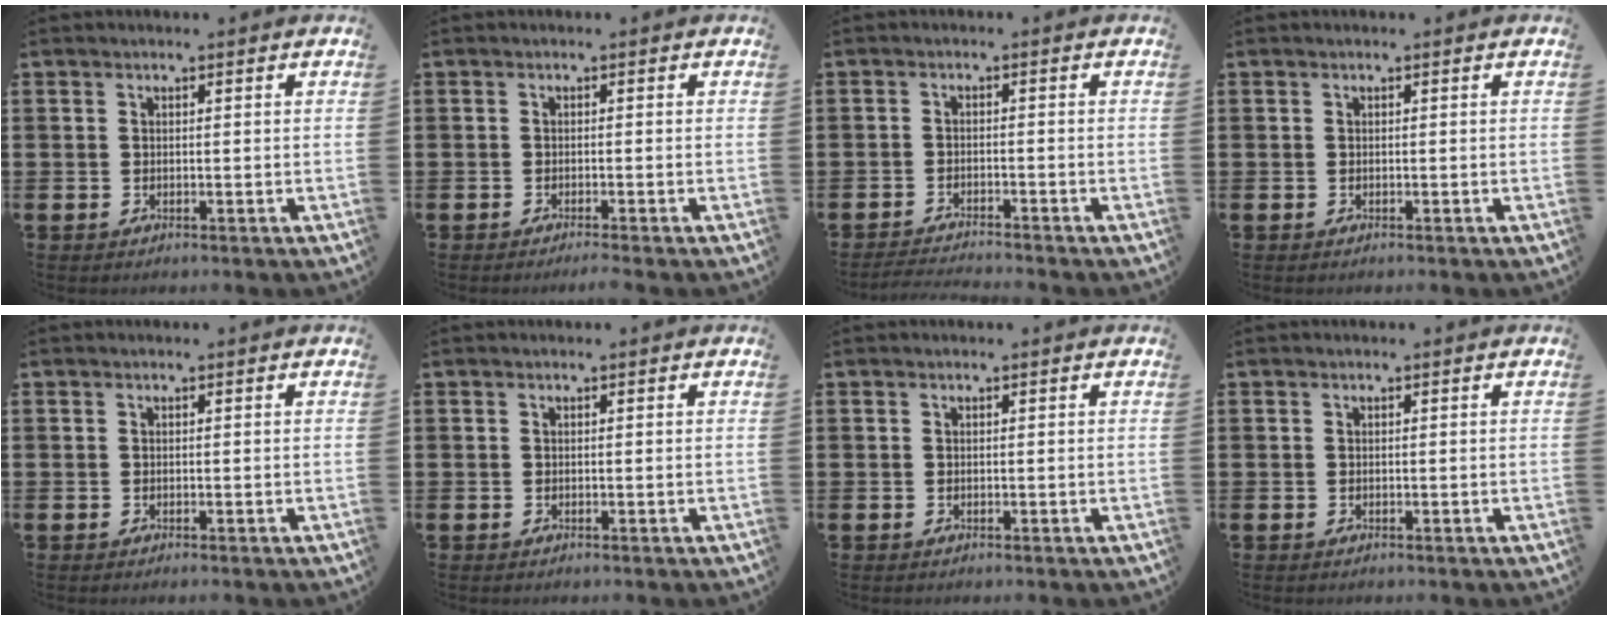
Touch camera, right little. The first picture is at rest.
{"total": 0.8, "force": [-0.7, -0.1, 0.5], "torque": [-0.006, -0.004, -0.013]}
{"total": 1.9, "force": [-1.9, -0.2, 0.3], "torque": [-0.004, 0.002, -0.039]}
{"total": 0.0}
{"total": 0.0}
{"total": 0.0}
{"total": 0.0}
{"total": 0.0}